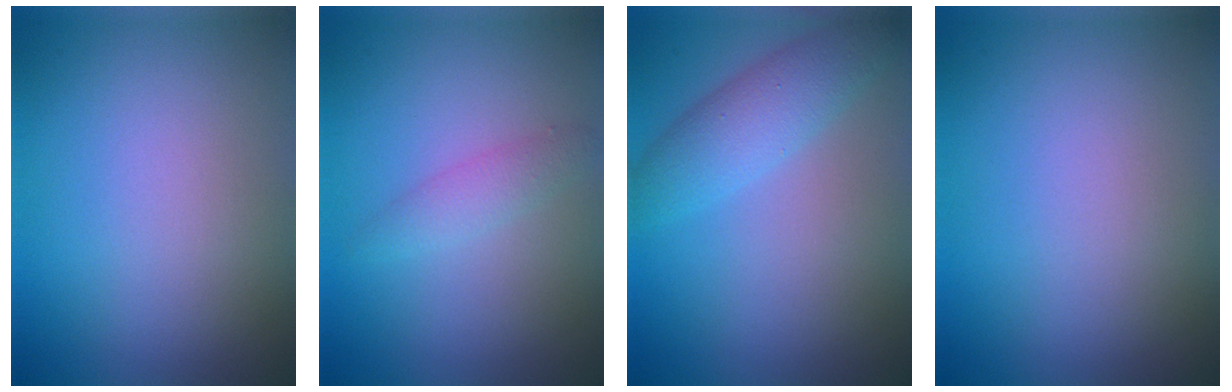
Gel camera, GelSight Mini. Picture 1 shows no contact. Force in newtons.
{"total": 1.7, "press": 1.7, "slide": 0.1}
{"total": 3.7, "press": 3.7, "slide": 0.2}
{"total": 0.0}